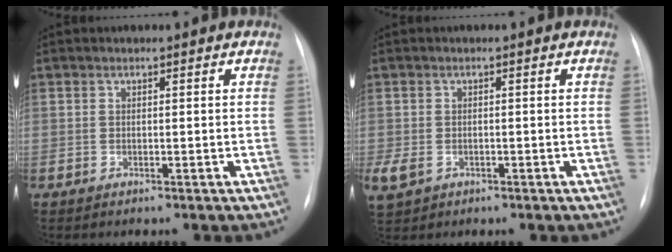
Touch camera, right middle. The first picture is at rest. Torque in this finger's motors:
{"motor_torque": [1.08, -1.06, 1.05, 0.21]}